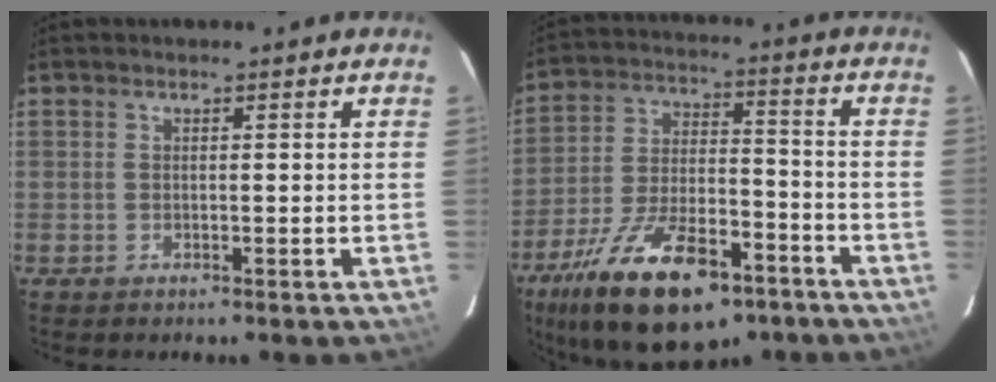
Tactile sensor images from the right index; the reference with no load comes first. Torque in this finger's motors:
{"motor_torque": [1.33, -0.81, 1.06, 0.18]}